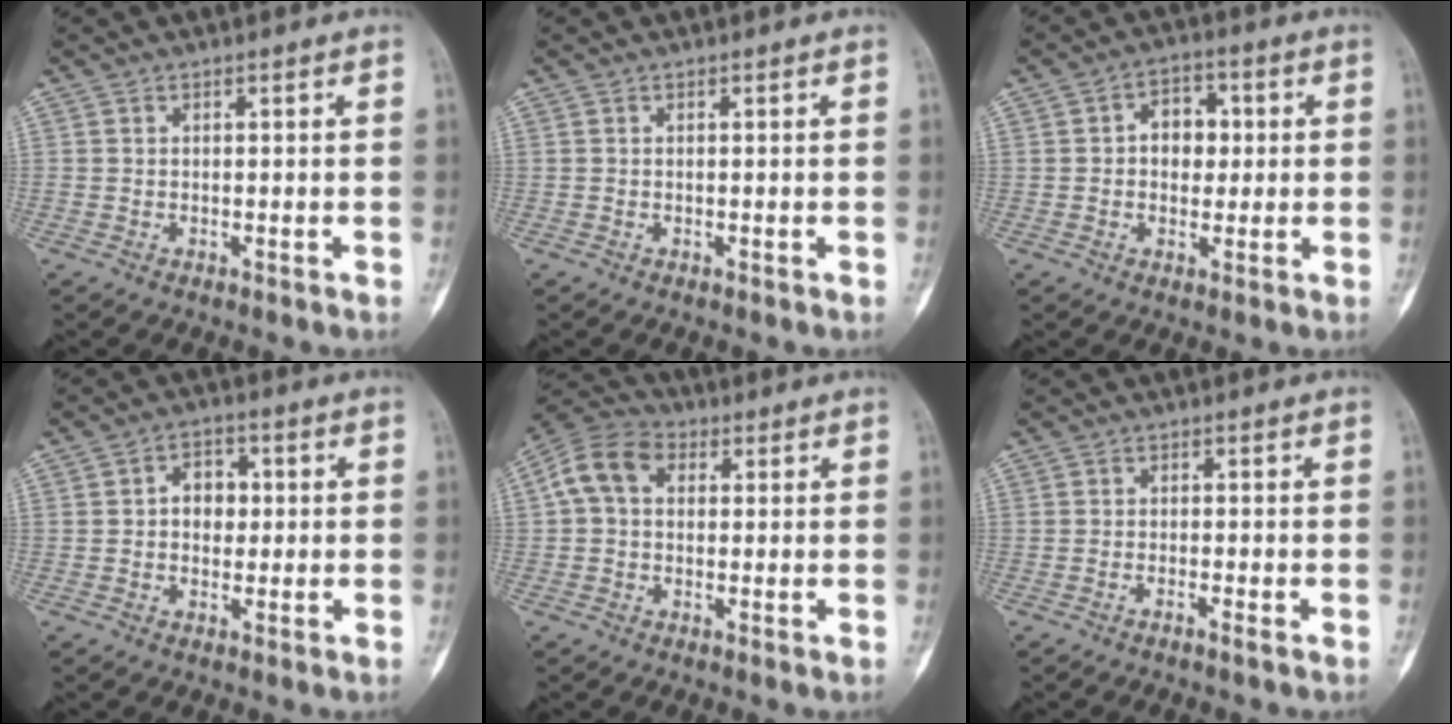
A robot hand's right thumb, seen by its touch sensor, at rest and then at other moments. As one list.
[{"total": 0.0}, {"total": 6.6, "force": [0.7, 4.9, 4.4], "torque": [-0.030, 0.009, 0.003]}, {"total": 5.3, "force": [0.4, 4.1, 3.4], "torque": [-0.023, 0.009, 0.000]}, {"total": 9.0, "force": [1.7, 6.6, 5.8], "torque": [-0.104, 0.029, 0.022]}, {"total": 1.1, "force": [-0.7, -0.2, 0.8], "torque": [-0.022, 0.002, -0.016]}]